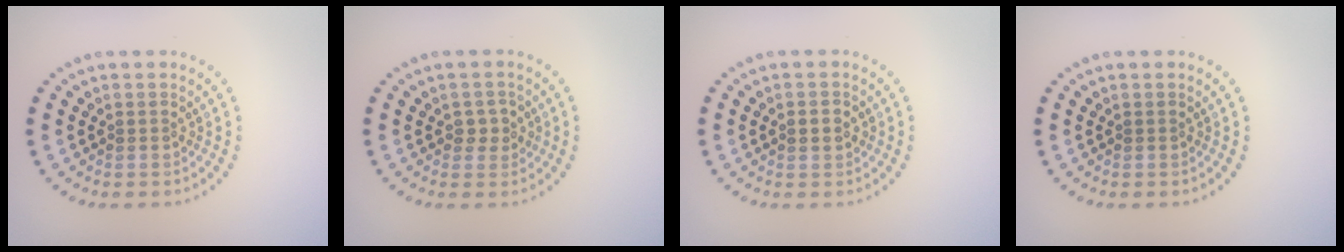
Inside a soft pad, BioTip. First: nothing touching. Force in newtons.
{"total": 1.6, "press": 1.5, "slide": 0.5}
{"total": 1.3, "press": 1.3, "slide": 0.1}
{"total": 0.0}